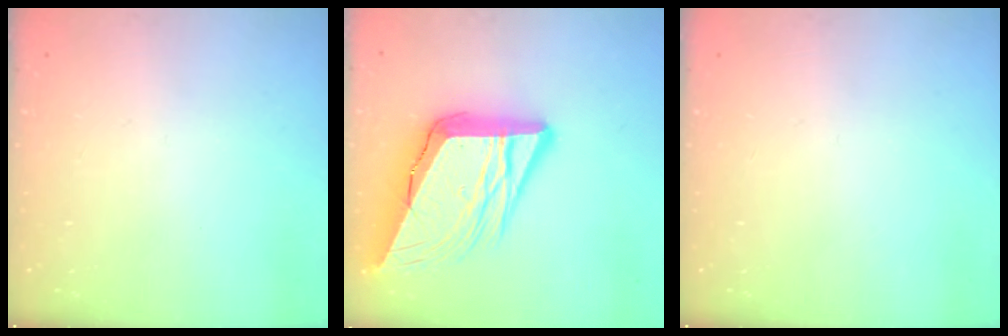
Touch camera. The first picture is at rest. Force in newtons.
{"total": 18.2, "press": 18.0, "slide": 2.6}
{"total": 0.0}